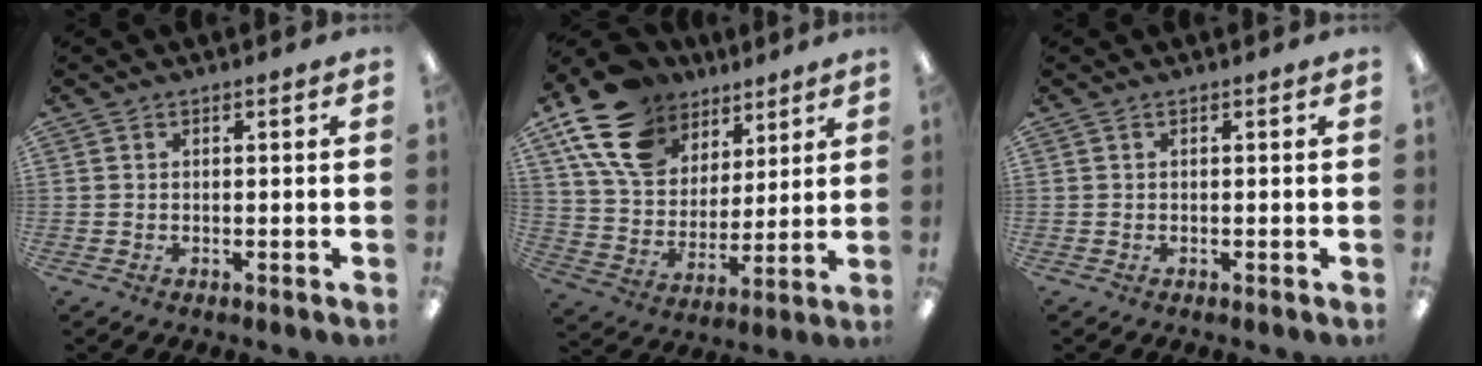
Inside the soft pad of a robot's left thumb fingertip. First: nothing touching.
{"total": 19.7, "force": [11.3, 13.1, 9.4], "torque": [-0.182, -0.041, 0.213]}
{"total": 0.0}